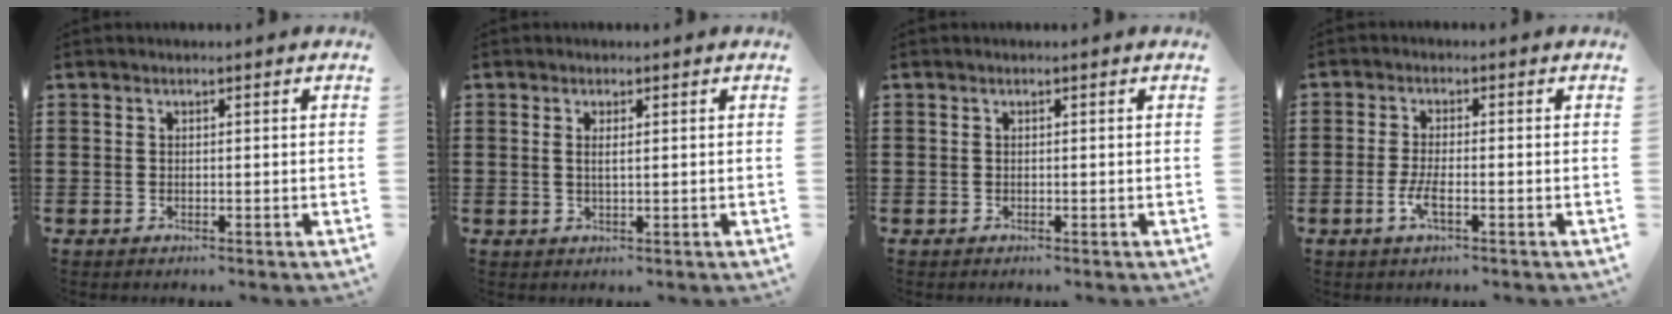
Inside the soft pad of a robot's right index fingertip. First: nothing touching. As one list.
[{"total": 1.2, "force": [0.3, 0.3, 1.2], "torque": [-0.023, 0.003, 0.005]}, {"total": 0.0}, {"total": 3.4, "force": [-1.4, 0.8, 3.1], "torque": [-0.065, -0.004, -0.028]}]